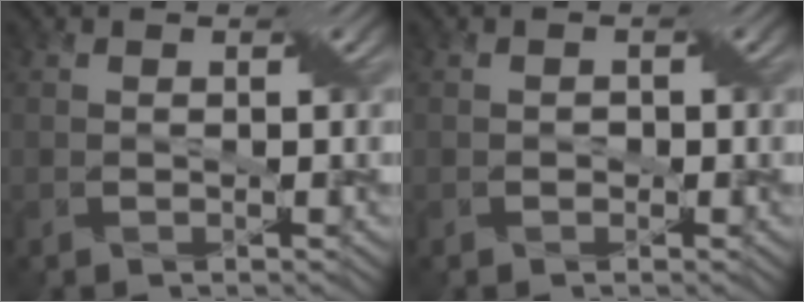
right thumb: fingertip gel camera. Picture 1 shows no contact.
{"total": 0.7, "force": [-0.2, 0.6, 0.2], "torque": [-0.003, -0.003, -0.005]}